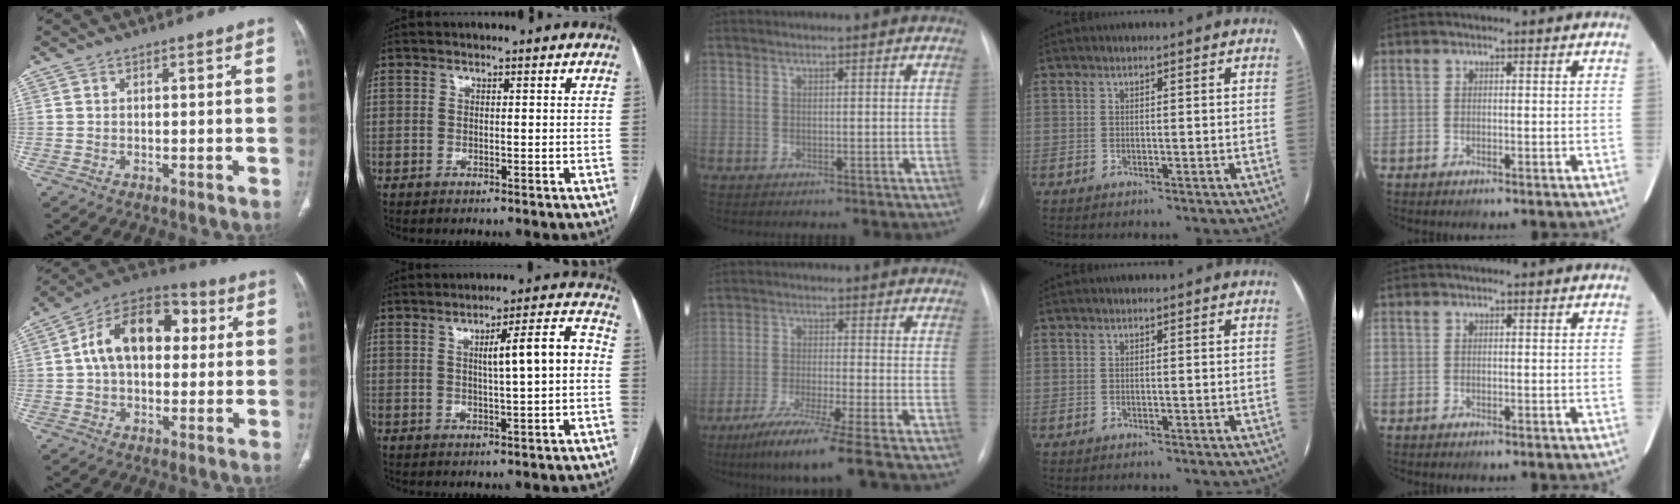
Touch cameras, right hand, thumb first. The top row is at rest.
{"thumb": {"total": 16.8, "force": [2.8, 10.6, 12.7], "torque": [-0.183, 0.033, 0.036]}, "index": {"total": 7.8, "force": [0.5, 0.6, 7.8], "torque": [-0.114, 0.018, 0.006]}, "middle": {"total": 10.0, "force": [-7.1, -1.4, 7.0], "torque": [-0.124, -0.038, -0.123]}}